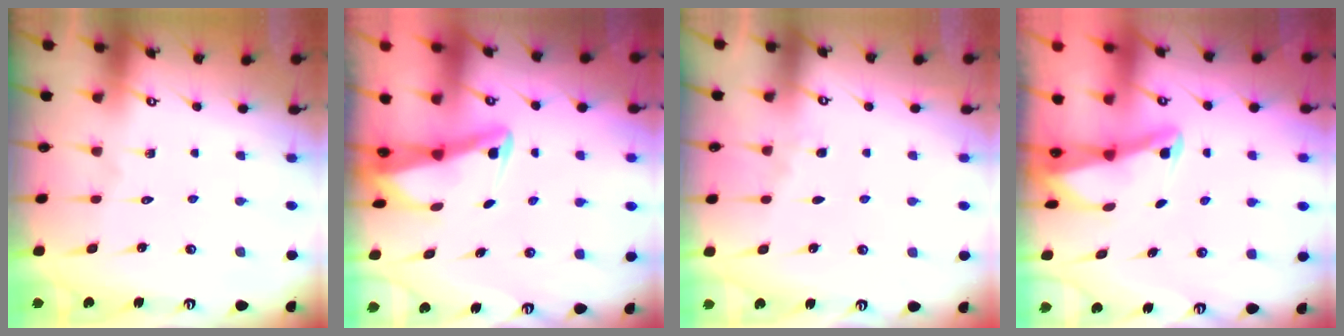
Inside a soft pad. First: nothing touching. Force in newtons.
{"total": 3.0, "press": 3.0, "slide": 0.3}
{"total": 2.8, "press": 2.7, "slide": 0.4}
{"total": 2.3, "press": 2.2, "slide": 0.4}